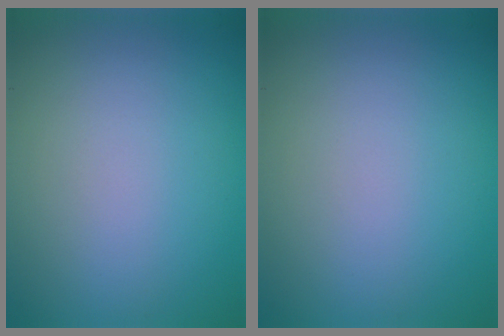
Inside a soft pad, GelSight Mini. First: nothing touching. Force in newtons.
{"total": 0.0}